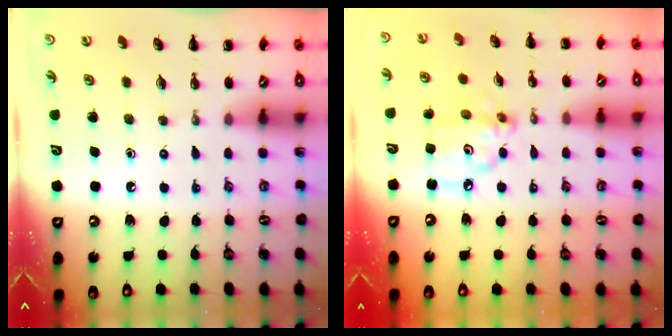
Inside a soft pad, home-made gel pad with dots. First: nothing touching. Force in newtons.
{"total": 8.1, "press": 8.0, "slide": 1.1}